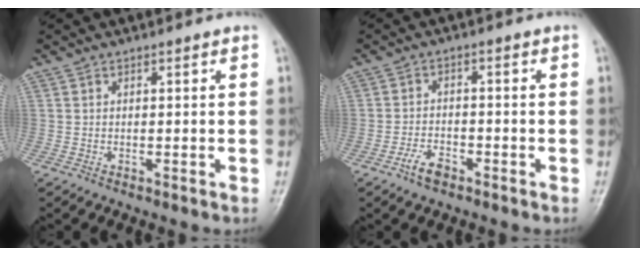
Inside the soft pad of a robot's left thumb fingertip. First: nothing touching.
{"total": 3.8, "force": [-2.6, 2.0, 2.0], "torque": [-0.036, 0.017, -0.049]}